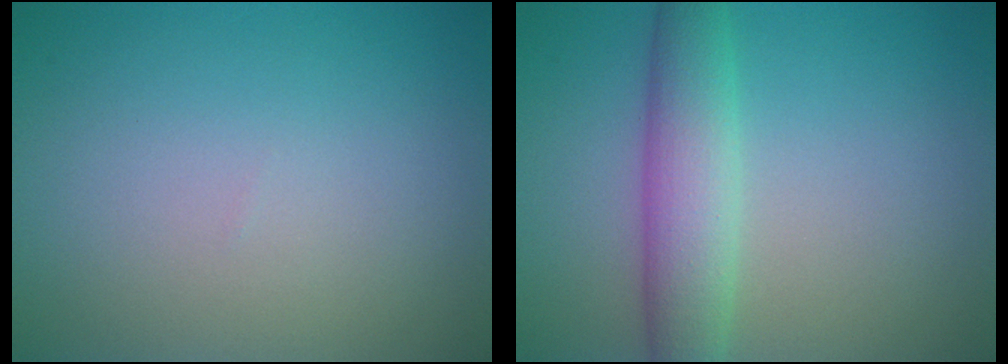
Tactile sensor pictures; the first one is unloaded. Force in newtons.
{"total": 4.6, "press": 4.6, "slide": 0.1}